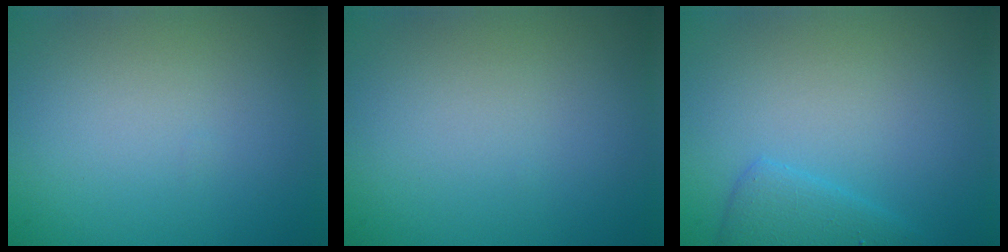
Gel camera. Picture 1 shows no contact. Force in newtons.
{"total": 0.0}
{"total": 2.5, "press": 2.5, "slide": 0.2}